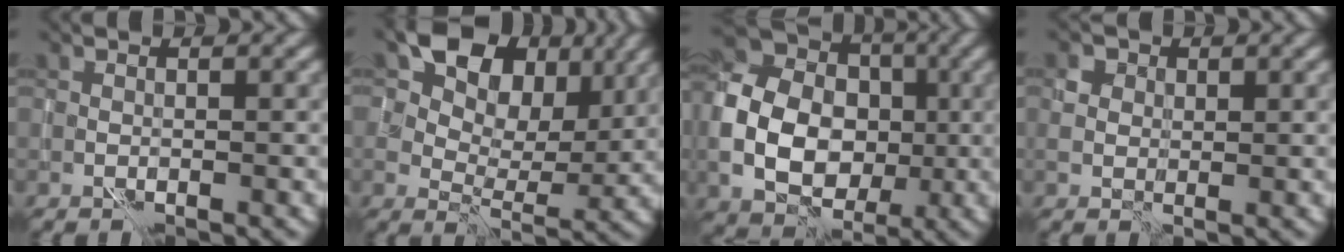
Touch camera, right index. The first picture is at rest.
{"total": 11.2, "force": [5.4, 7.1, 6.8], "torque": [-0.106, 0.009, 0.081]}
{"total": 12.9, "force": [-0.8, 10.8, 7.1], "torque": [-0.146, -0.006, -0.026]}
{"total": 2.6, "force": [0.8, 2.2, 1.1], "torque": [-0.025, 0.003, 0.012]}